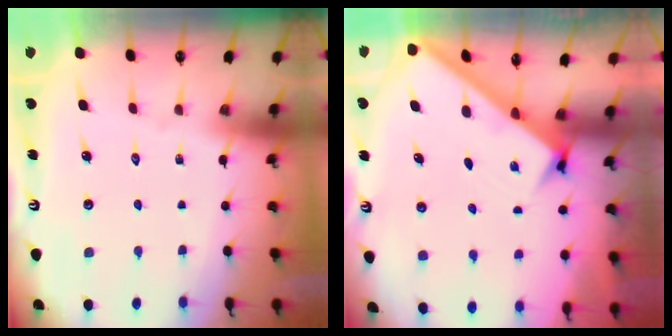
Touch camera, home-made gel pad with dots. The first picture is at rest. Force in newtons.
{"total": 2.9, "press": 2.9, "slide": 0.4}